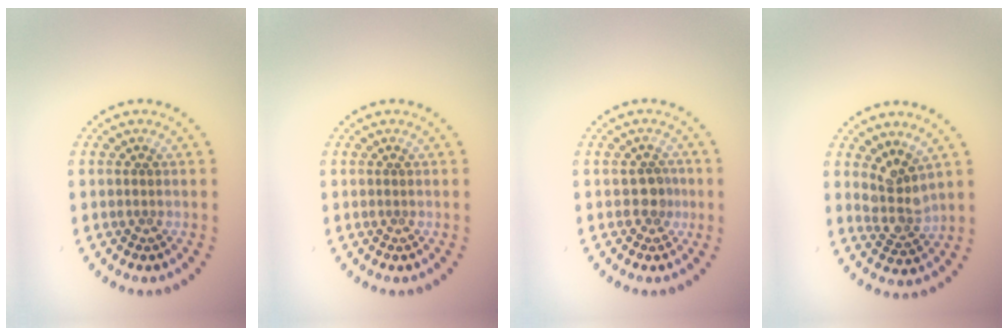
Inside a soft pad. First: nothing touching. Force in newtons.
{"total": 0.0}
{"total": 1.8, "press": 1.5, "slide": 0.9}
{"total": 3.1, "press": 2.5, "slide": 1.9}